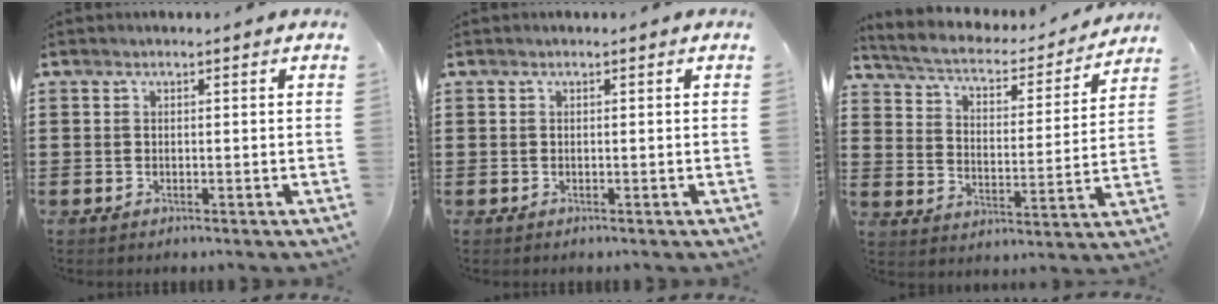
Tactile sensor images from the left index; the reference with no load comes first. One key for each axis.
{"total": 0.0}
{"total": 3.8, "fx": 3.4, "fy": 0.8, "fz": 1.4, "tx": -0.048, "ty": -0.030, "tz": 0.049}